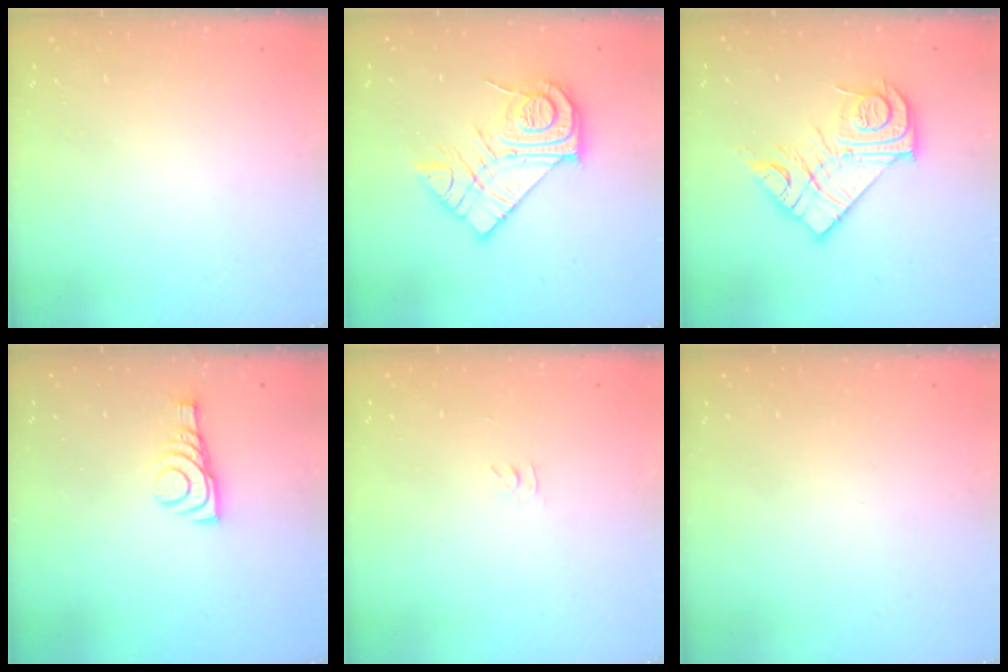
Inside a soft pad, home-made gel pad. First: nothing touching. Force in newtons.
{"total": 16.5, "press": 16.5, "slide": 1.2}
{"total": 16.9, "press": 16.9, "slide": 1.5}
{"total": 9.2, "press": 9.2, "slide": 0.2}
{"total": 2.8, "press": 2.8, "slide": 0.4}
{"total": 1.8, "press": 1.7, "slide": 0.1}